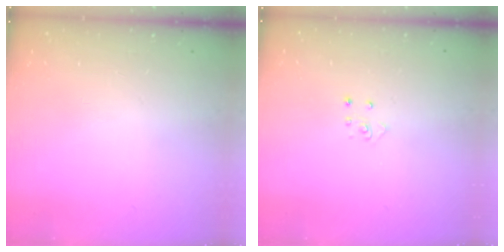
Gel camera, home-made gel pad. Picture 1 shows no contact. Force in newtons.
{"total": 3.4, "press": 3.4, "slide": 0.3}